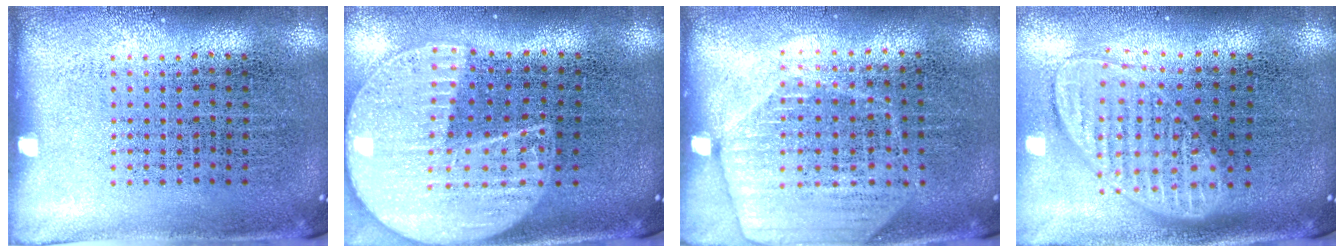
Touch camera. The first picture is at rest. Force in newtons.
{"total": 2.3, "press": 2.0, "slide": 1.1}
{"total": 1.7, "press": 1.5, "slide": 0.7}
{"total": 1.9, "press": 1.5, "slide": 1.2}